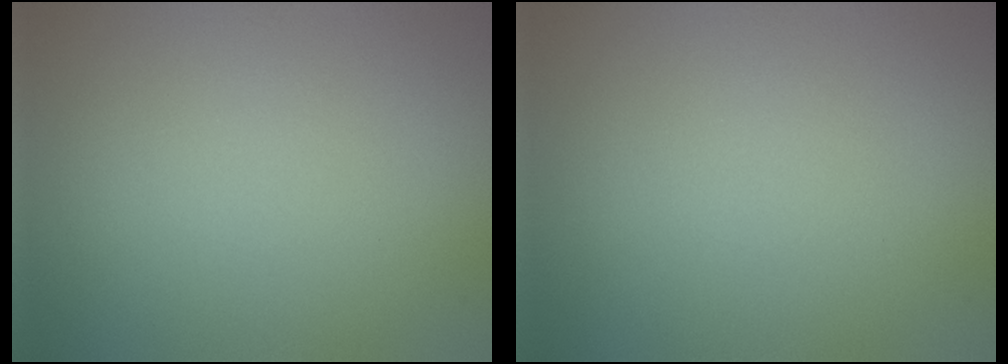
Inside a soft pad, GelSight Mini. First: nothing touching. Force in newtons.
{"total": 0.0}